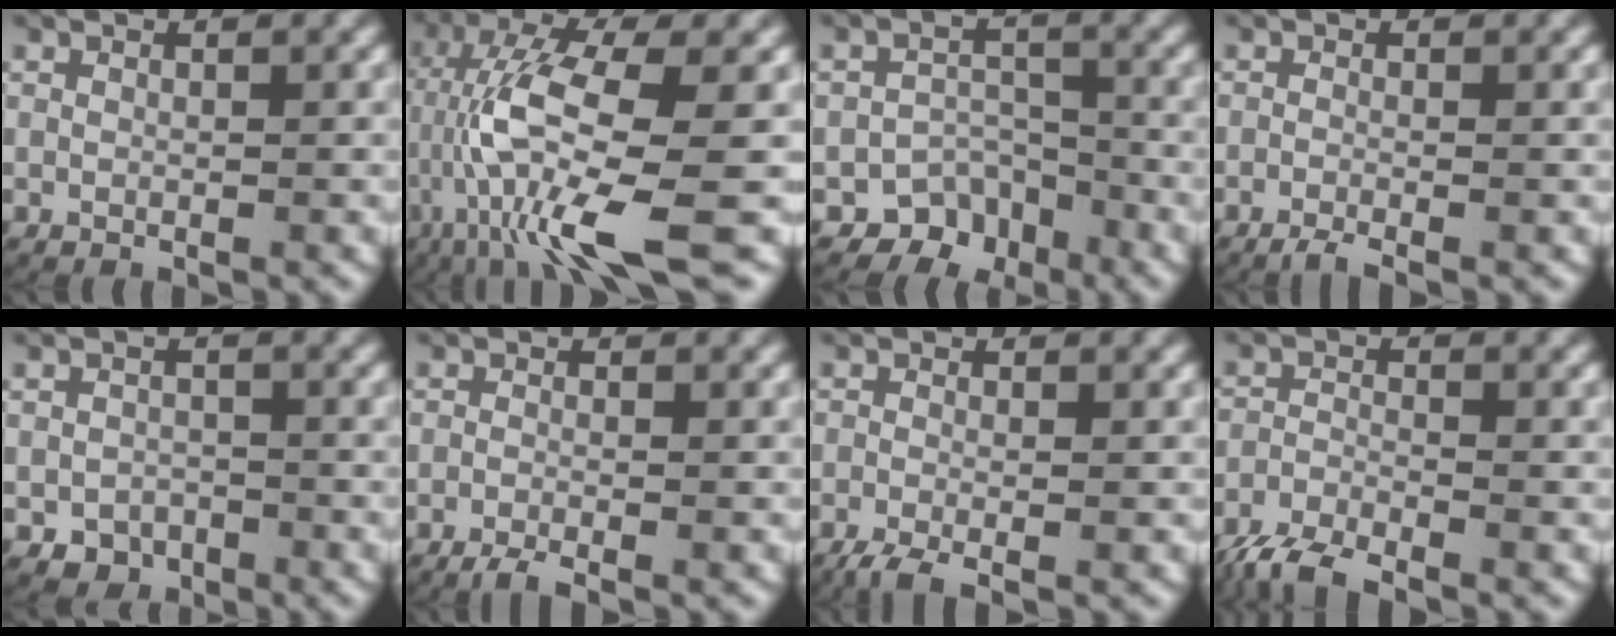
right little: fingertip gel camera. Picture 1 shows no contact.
{"total": 8.7, "force": [-2.2, 2.0, 8.1], "torque": [-0.159, -0.018, -0.027]}
{"total": 8.2, "force": [-5.0, 6.1, 2.3], "torque": [-0.028, -0.016, -0.091]}
{"total": 1.9, "force": [-1.6, 0.2, 1.0], "torque": [-0.021, -0.009, -0.025]}
{"total": 3.3, "force": [-2.1, 2.5, 0.2], "torque": [0.012, -0.007, -0.038]}
{"total": 1.9, "force": [-1.6, 0.2, 1.0], "torque": [-0.022, -0.009, -0.025]}
{"total": 2.6, "force": [-1.9, 0.8, 1.5], "torque": [-0.035, -0.012, -0.027]}
{"total": 3.9, "force": [-3.3, 1.1, 1.7], "torque": [-0.036, -0.013, -0.055]}